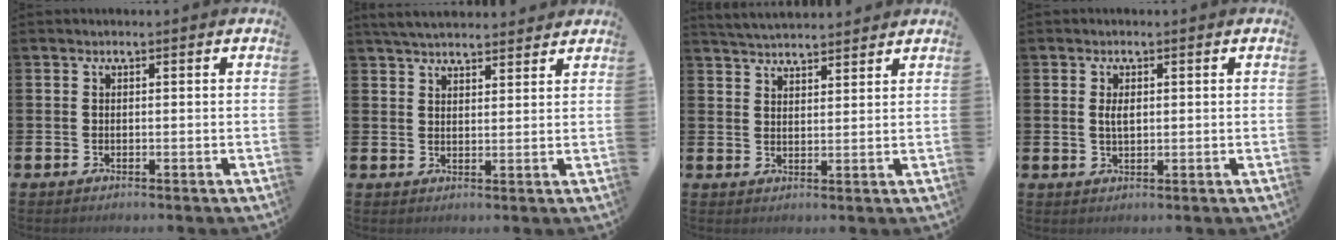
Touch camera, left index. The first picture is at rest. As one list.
[{"total": 4.5, "force": [4.3, 0.8, 0.9], "torque": [-0.025, -0.016, 0.080]}, {"total": 4.1, "force": [4.1, 0.4, 0.2], "torque": [-0.012, -0.021, 0.075]}, {"total": 1.9, "force": [0.6, 0.9, 1.6], "torque": [-0.021, 0.000, 0.005]}]